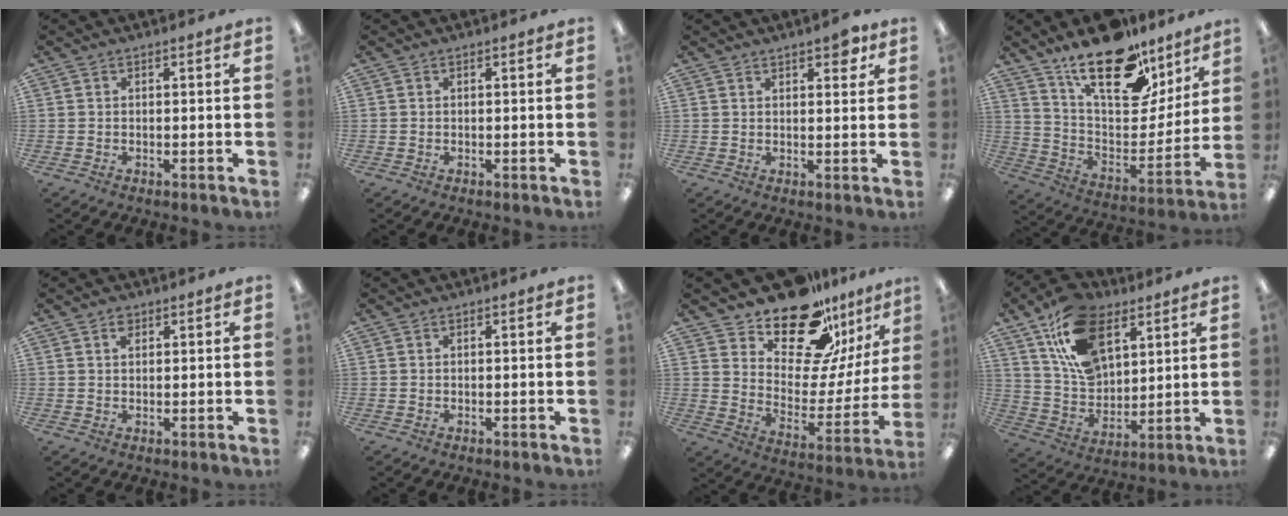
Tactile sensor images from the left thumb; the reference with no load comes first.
{"total": 0.0}
{"total": 3.7, "force": [2.6, 1.4, 2.3], "torque": [-0.025, -0.007, 0.040]}
{"total": 23.5, "force": [16.6, 10.4, 13.1], "torque": [-0.192, -0.109, 0.289]}
{"total": 1.9, "force": [1.2, 1.1, 0.9], "torque": [-0.013, -0.002, 0.021]}
{"total": 0.0}
{"total": 20.1, "force": [16.3, 8.7, 7.7], "torque": [-0.119, -0.131, 0.289]}
{"total": 18.0, "force": [9.9, 11.0, 10.3], "torque": [-0.190, -0.023, 0.189]}